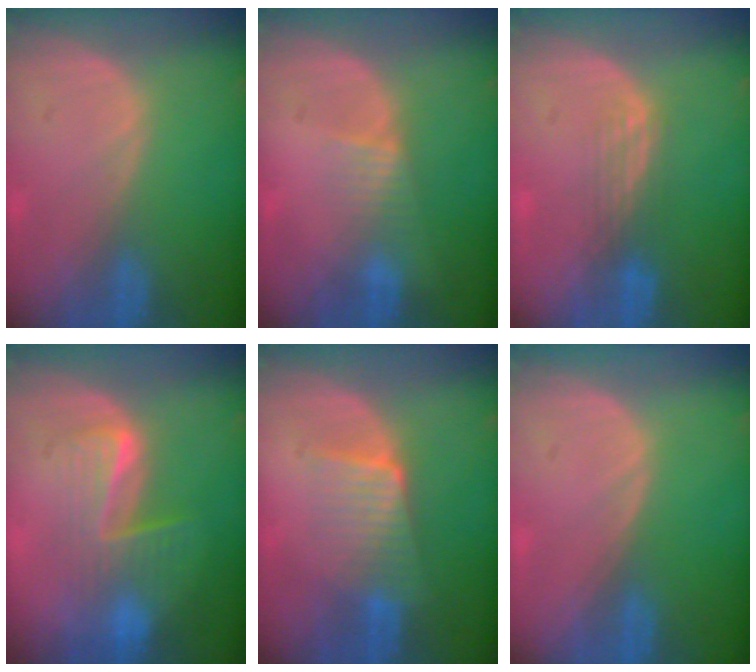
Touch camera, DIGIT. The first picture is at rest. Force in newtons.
{"total": 2.6, "press": 2.4, "slide": 0.9}
{"total": 3.0, "press": 2.5, "slide": 1.6}
{"total": 6.5, "press": 6.3, "slide": 1.5}
{"total": 5.7, "press": 5.4, "slide": 1.8}
{"total": 0.0}